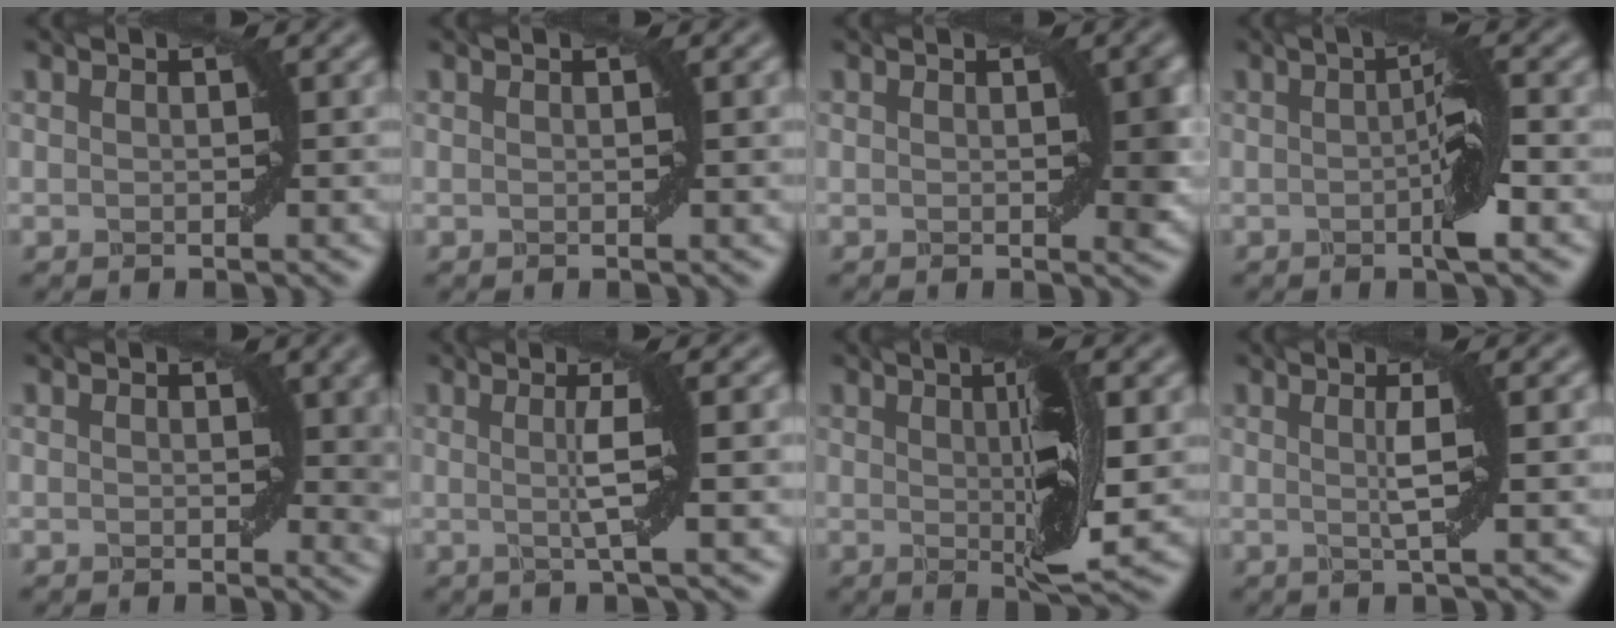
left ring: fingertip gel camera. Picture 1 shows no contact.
{"total": 0.6, "force": [0.2, 0.0, 0.5], "torque": [-0.005, 0.000, 0.002]}
{"total": 2.1, "force": [0.3, 0.8, 2.0], "torque": [-0.018, -0.004, 0.006]}
{"total": 3.3, "force": [-0.4, 0.2, 3.3], "torque": [-0.050, 0.002, -0.007]}
{"total": 3.0, "force": [0.7, 1.7, 2.4], "torque": [-0.019, -0.006, 0.009]}
{"total": 3.9, "force": [0.2, 0.3, 3.9], "torque": [-0.064, 0.000, 0.003]}
{"total": 5.8, "force": [0.5, 1.0, 5.7], "torque": [-0.091, -0.006, 0.011]}
{"total": 3.1, "force": [0.3, 0.3, 3.0], "torque": [-0.052, 0.000, 0.004]}